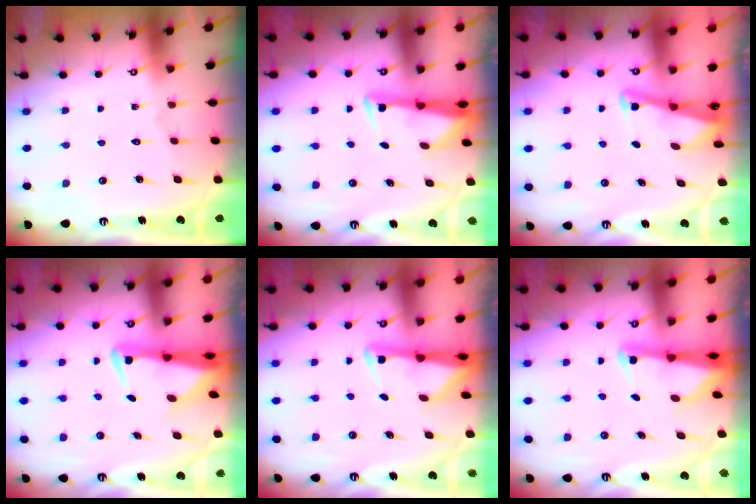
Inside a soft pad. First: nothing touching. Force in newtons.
{"total": 3.2, "press": 3.0, "slide": 0.9}
{"total": 3.1, "press": 3.1, "slide": 0.4}
{"total": 3.2, "press": 3.1, "slide": 0.6}
{"total": 3.1, "press": 3.1, "slide": 0.5}
{"total": 2.6, "press": 2.6, "slide": 0.5}